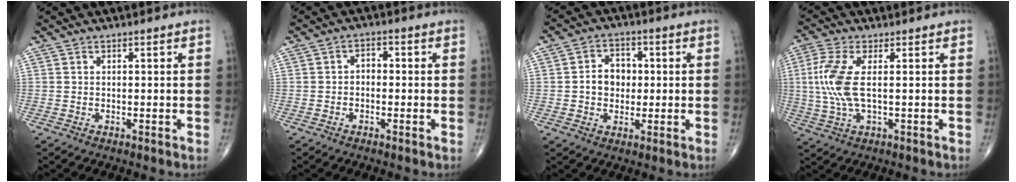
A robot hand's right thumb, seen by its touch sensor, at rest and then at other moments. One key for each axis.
{"total": 2.4, "fx": -0.3, "fy": 1.7, "fz": 1.7, "tx": -0.014, "ty": 0.013, "tz": -0.013}
{"total": 6.4, "fx": 0.0, "fy": 5.1, "fz": 3.7, "tx": -0.034, "ty": 0.013, "tz": -0.004}
{"total": 8.6, "fx": 0.8, "fy": 3.0, "fz": 8.0, "tx": -0.212, "ty": 0.001, "tz": 0.015}